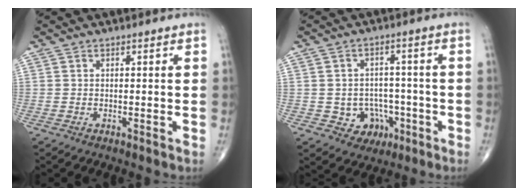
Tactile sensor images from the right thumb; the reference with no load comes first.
{"total": 7.2, "force": [-2.5, 6.2, 2.8], "torque": [-0.003, 0.026, -0.027]}